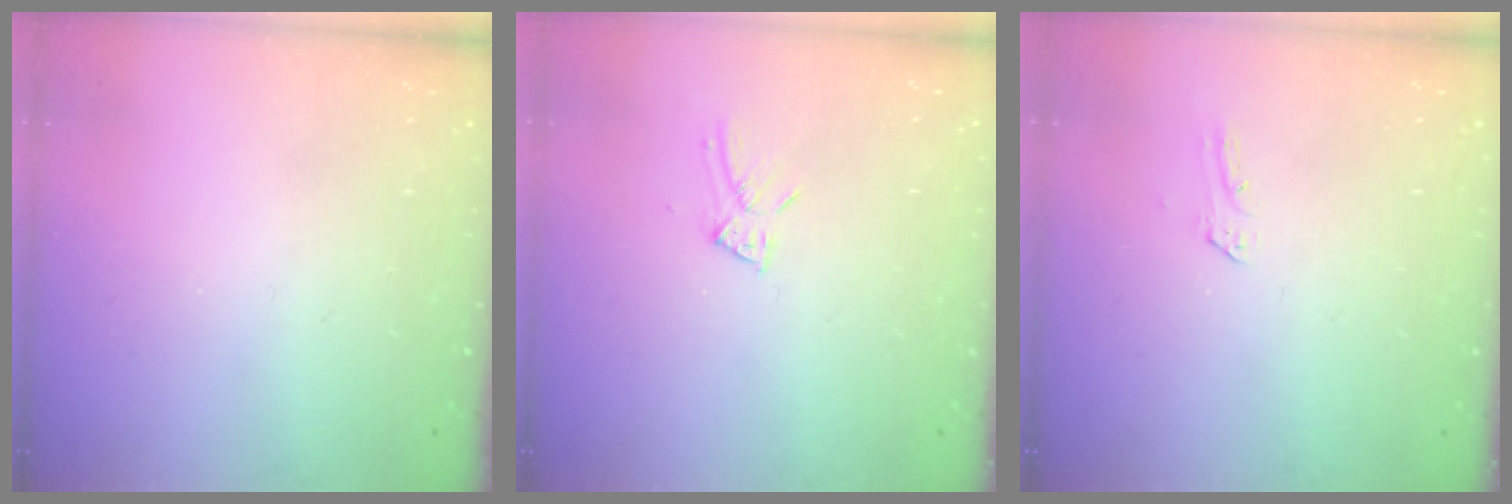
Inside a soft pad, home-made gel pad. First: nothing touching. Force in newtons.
{"total": 7.2, "press": 7.2, "slide": 0.6}
{"total": 1.6, "press": 1.6, "slide": 0.2}